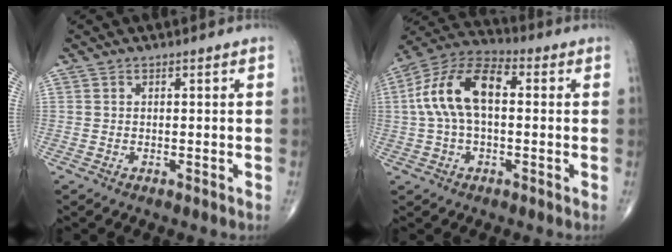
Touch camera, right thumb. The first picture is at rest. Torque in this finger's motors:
{"motor_torque": [0.53, 0.62, 1.28, 0.00, 0.46]}